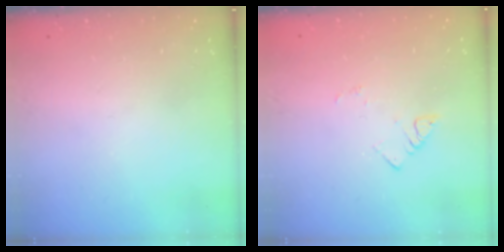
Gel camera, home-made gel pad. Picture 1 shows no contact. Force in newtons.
{"total": 3.5, "press": 3.5, "slide": 0.3}